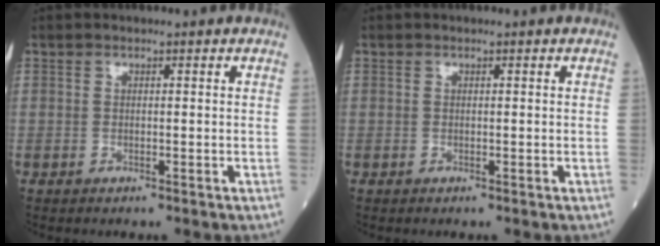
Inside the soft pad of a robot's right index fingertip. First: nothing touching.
{"total": 0.0}